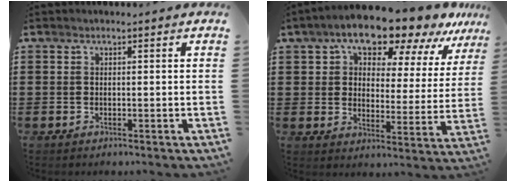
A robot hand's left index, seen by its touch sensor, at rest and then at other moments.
{"total": 11.6, "force": [9.7, 3.7, 5.2], "torque": [-0.103, -0.048, 0.167]}